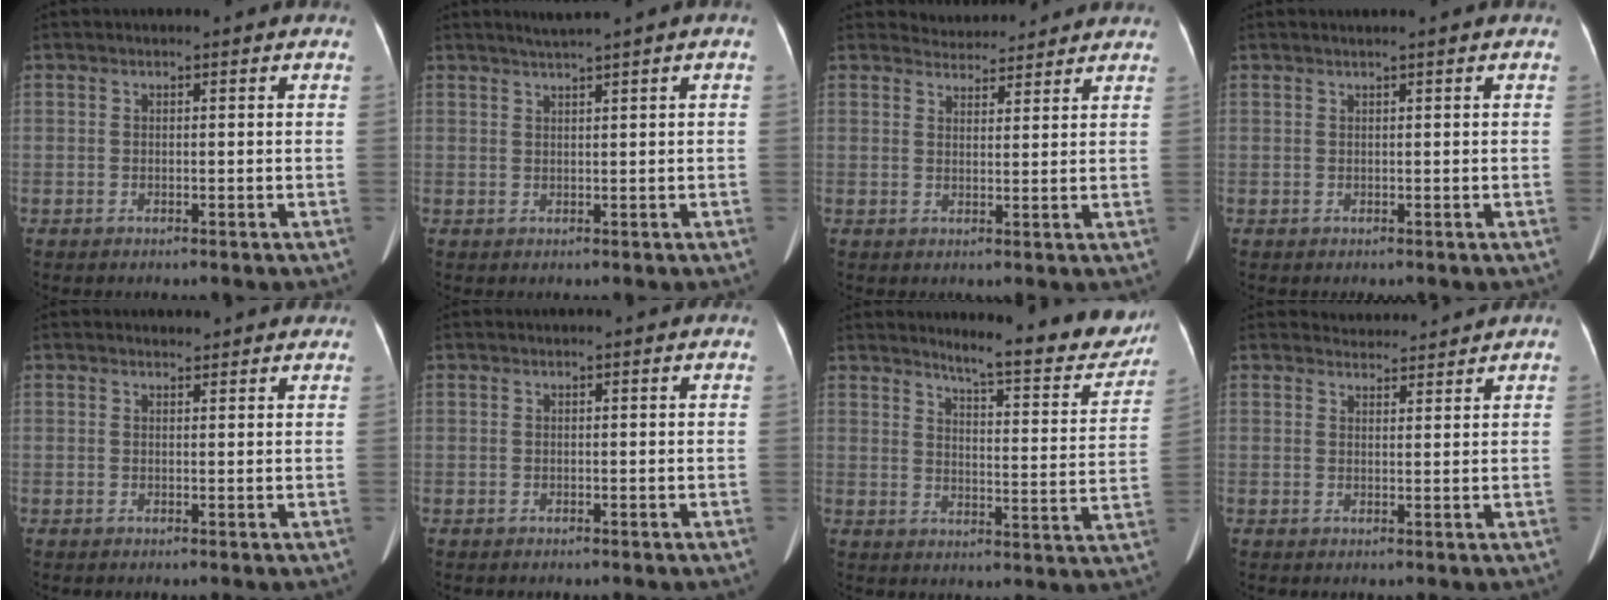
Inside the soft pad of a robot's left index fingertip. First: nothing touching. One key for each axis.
{"total": 2.5, "fx": 1.8, "fy": -0.6, "fz": 1.6, "tx": -0.033, "ty": 0.008, "tz": 0.038}
{"total": 5.7, "fx": 5.6, "fy": 1.3, "fz": 0.1, "tx": -0.002, "ty": 0.019, "tz": 0.073}
{"total": 0.9, "fx": 0.6, "fy": -0.3, "fz": 0.6, "tx": -0.019, "ty": 0.001, "tz": 0.018}
{"total": 2.7, "fx": 2.6, "fy": 0.8, "fz": 0.4, "tx": -0.010, "ty": 0.008, "tz": 0.026}
{"total": 0.0}
{"total": 14.8, "fx": 13.4, "fy": 1.7, "fz": 6.0, "tx": -0.074, "ty": -0.045, "tz": 0.160}
{"total": 3.0, "fx": 2.9, "fy": 0.1, "fz": -0.6, "tx": -0.002, "ty": 0.009, "tz": 0.048}